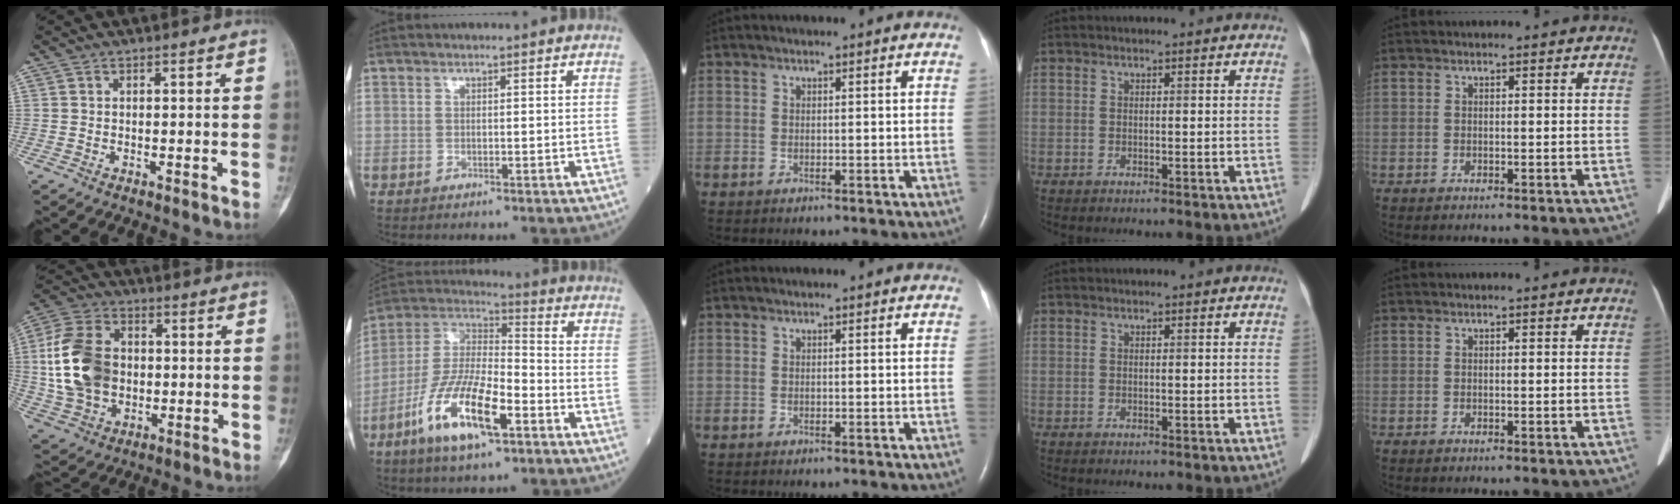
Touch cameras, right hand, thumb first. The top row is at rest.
{"thumb": {"total": 16.7, "force": [0.4, 12.3, 11.4], "torque": [-0.203, 0.012, 0.009]}, "index": {"total": 16.3, "force": [-7.5, 4.8, 13.6], "torque": [-0.287, -0.005, -0.137]}}